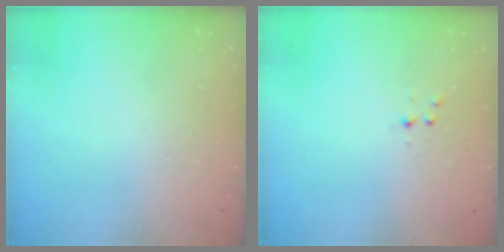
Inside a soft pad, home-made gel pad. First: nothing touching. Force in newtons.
{"total": 3.1, "press": 2.7, "slide": 1.6}